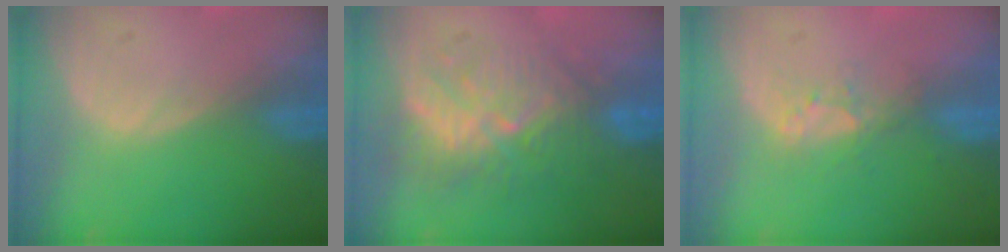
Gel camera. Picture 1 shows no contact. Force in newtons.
{"total": 9.5, "press": 8.6, "slide": 3.9}
{"total": 3.3, "press": 2.8, "slide": 1.7}